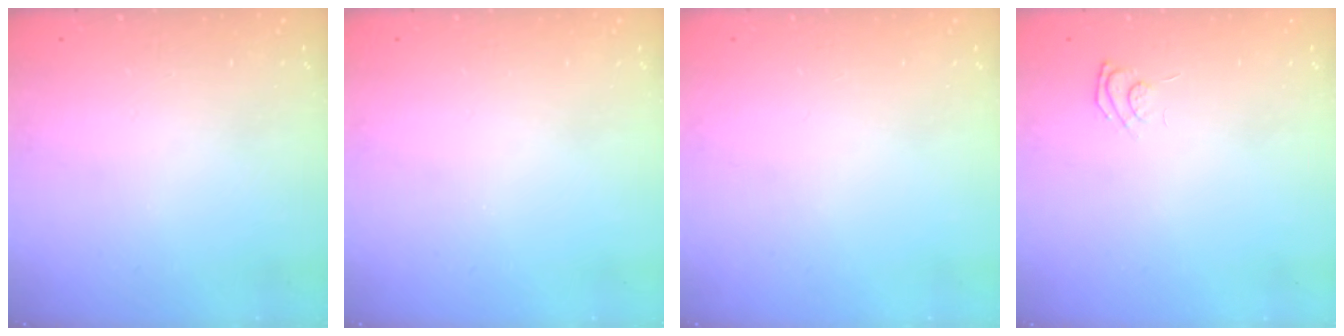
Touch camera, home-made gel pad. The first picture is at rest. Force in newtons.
{"total": 0.0}
{"total": 0.0}
{"total": 6.1, "press": 5.9, "slide": 1.4}